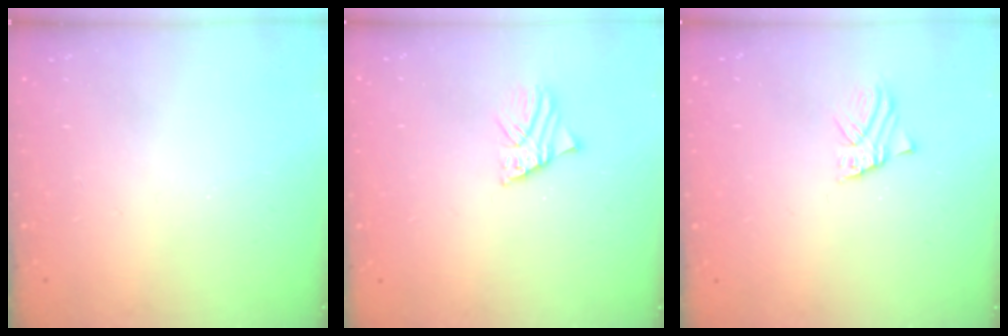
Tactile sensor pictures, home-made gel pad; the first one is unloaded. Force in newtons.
{"total": 2.6, "press": 2.6, "slide": 0.2}
{"total": 1.1, "press": 1.1, "slide": 0.2}